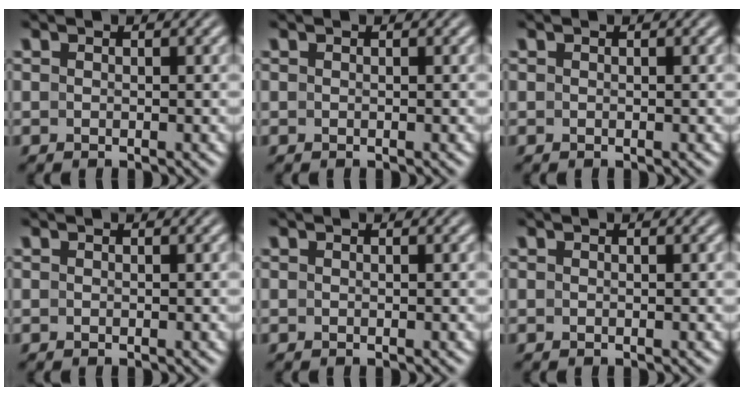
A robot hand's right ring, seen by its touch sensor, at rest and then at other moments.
{"total": 0.0}
{"total": 0.0}
{"total": 0.0}
{"total": 0.0}
{"total": 0.0}